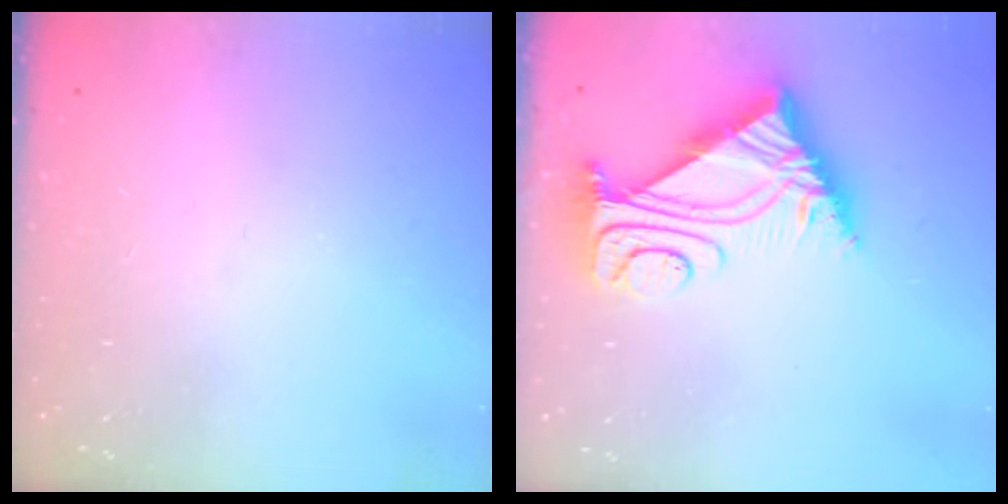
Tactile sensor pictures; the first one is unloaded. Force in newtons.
{"total": 8.4, "press": 8.3, "slide": 0.8}